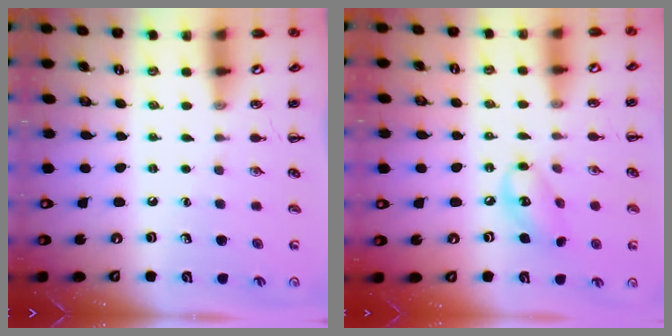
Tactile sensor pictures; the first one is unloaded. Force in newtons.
{"total": 8.7, "press": 8.6, "slide": 1.3}